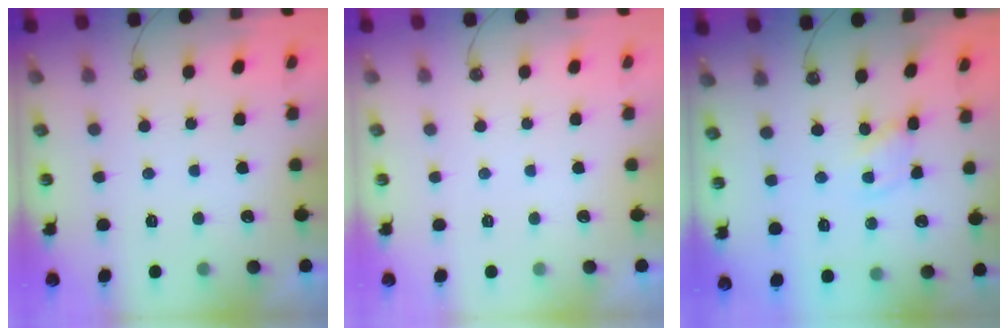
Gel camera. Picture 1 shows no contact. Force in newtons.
{"total": 0.0}
{"total": 1.8, "press": 1.8, "slide": 0.1}